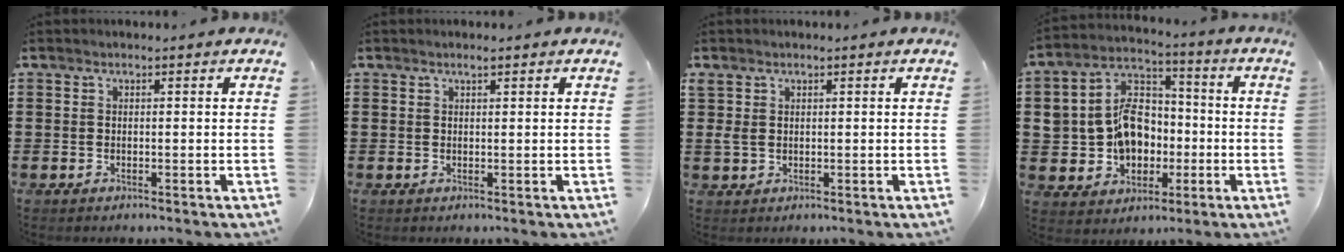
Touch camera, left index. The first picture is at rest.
{"total": 0.9, "force": [0.7, 0.1, 0.6], "torque": [-0.012, 0.001, 0.012]}
{"total": 1.8, "force": [0.6, 1.3, 1.0], "torque": [-0.033, 0.003, 0.009]}
{"total": 10.6, "force": [-0.8, 8.5, 6.2], "torque": [-0.141, 0.024, -0.011]}